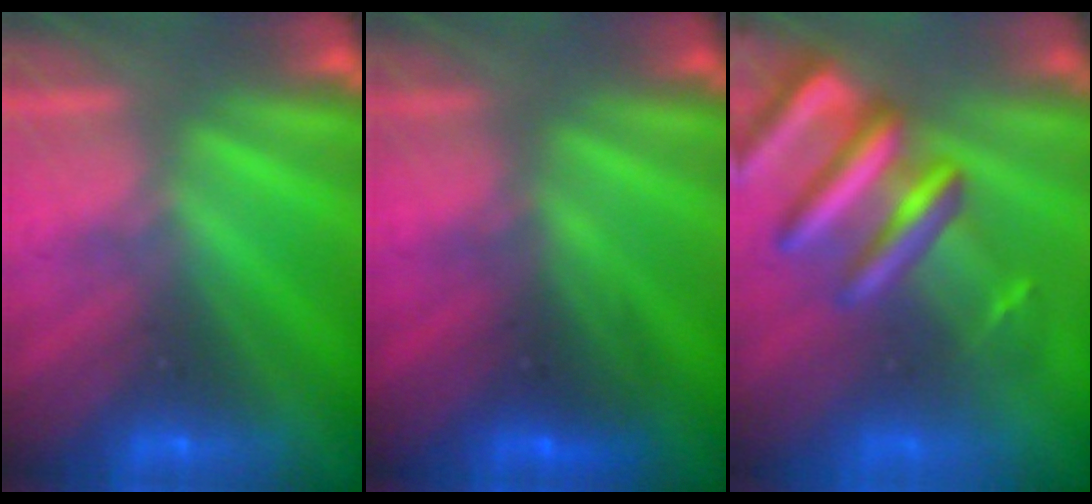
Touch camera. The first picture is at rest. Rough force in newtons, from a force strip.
{"total": 2.6}
{"total": 9.2}